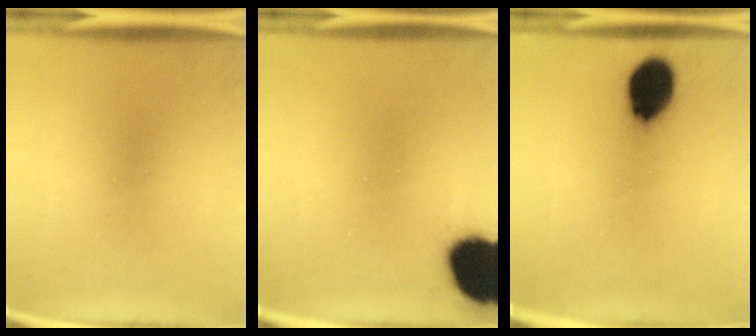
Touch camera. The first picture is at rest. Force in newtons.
{"total": 18.1}
{"total": 11.9}